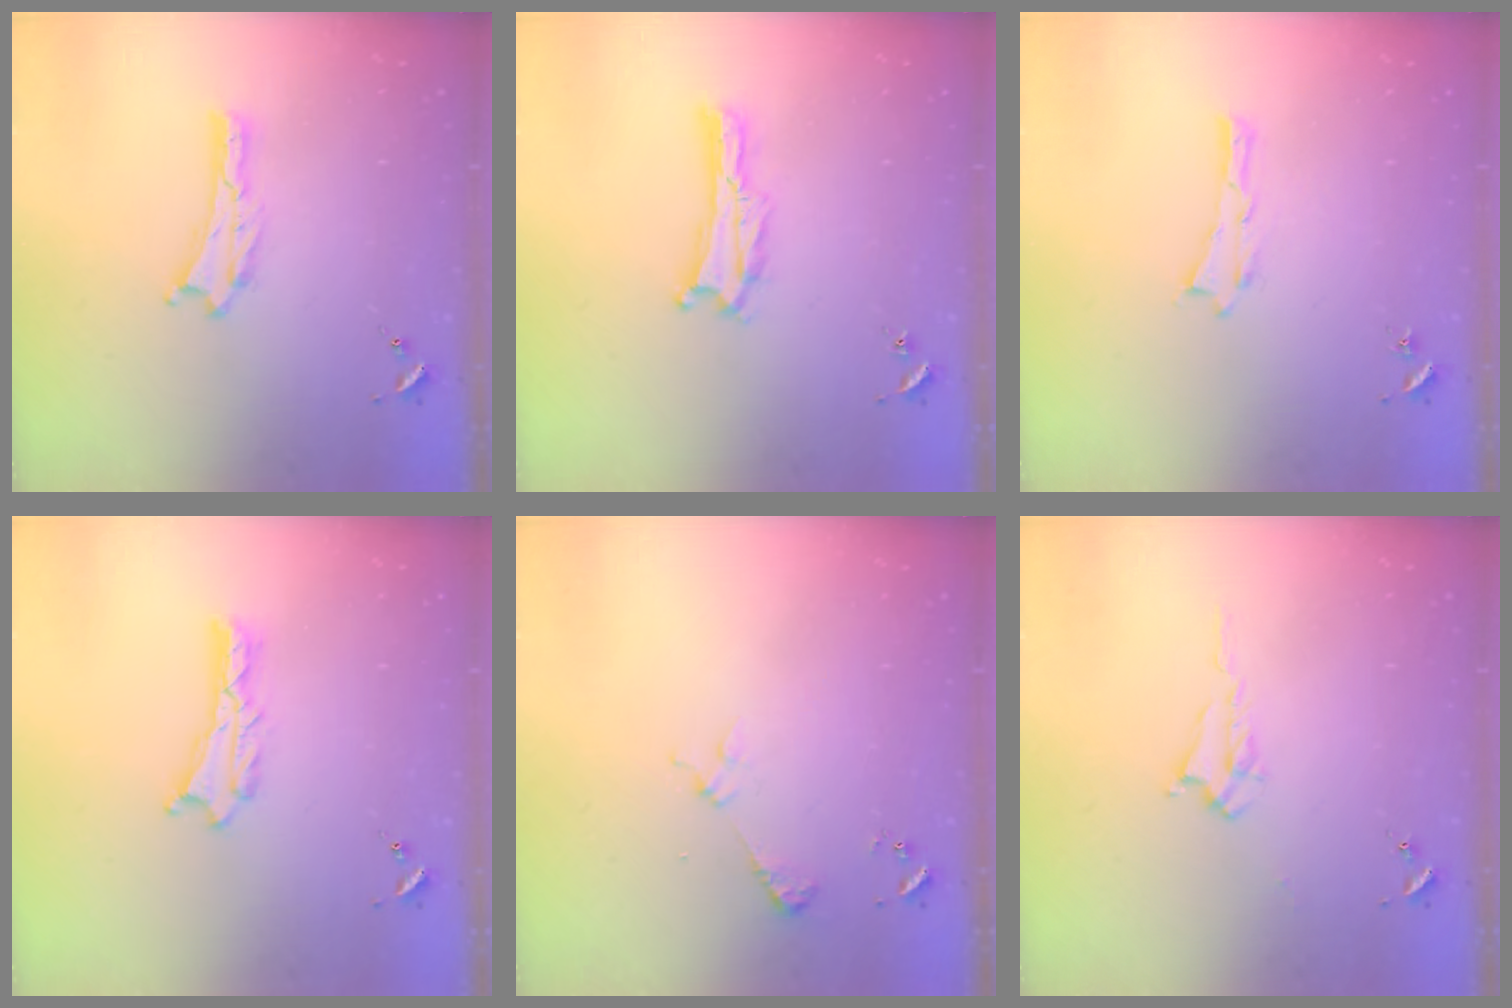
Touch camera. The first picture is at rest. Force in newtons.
{"total": 0.0}
{"total": 0.0}
{"total": 0.7, "press": 0.7, "slide": 0.1}
{"total": 2.2, "press": 2.2, "slide": 0.2}
{"total": 1.7, "press": 1.7, "slide": 0.3}